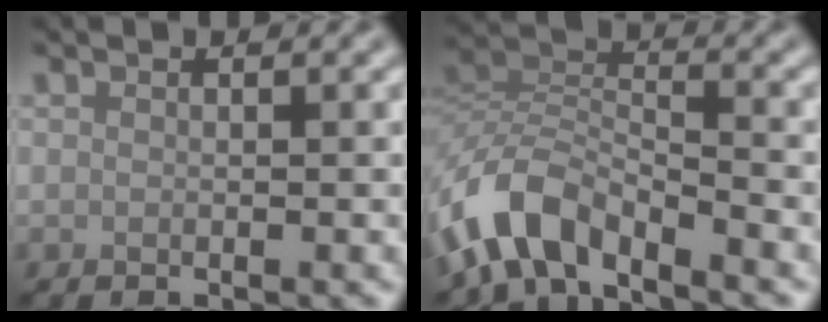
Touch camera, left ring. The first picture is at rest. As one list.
[{"total": 6.5, "force": [-4.9, 2.6, 3.4], "torque": [-0.062, 0.000, -0.105]}]